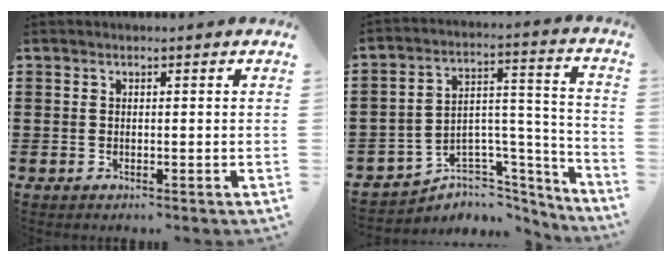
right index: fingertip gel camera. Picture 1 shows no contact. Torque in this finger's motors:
{"motor_torque": [-2.14, 0.00, -1.05, -0.21]}